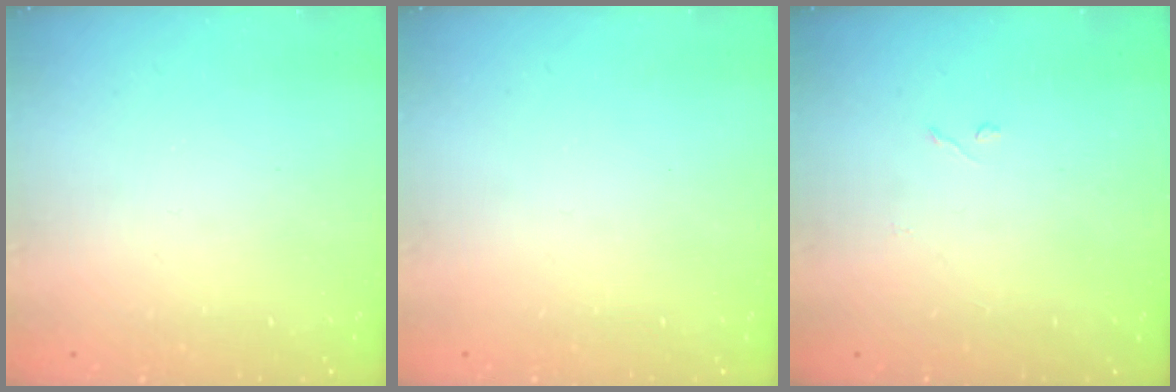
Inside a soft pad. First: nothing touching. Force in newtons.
{"total": 0.0}
{"total": 3.2, "press": 3.2, "slide": 0.4}